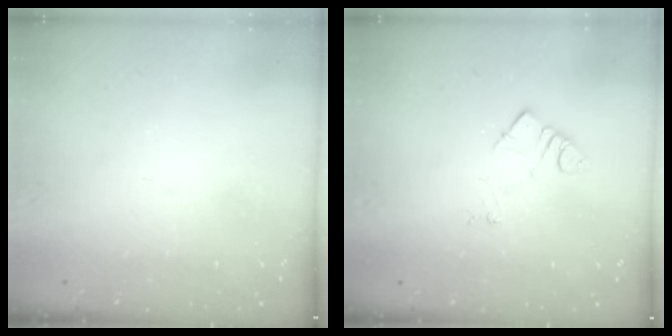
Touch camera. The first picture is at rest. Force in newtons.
{"total": 3.8, "press": 3.7, "slide": 0.5}